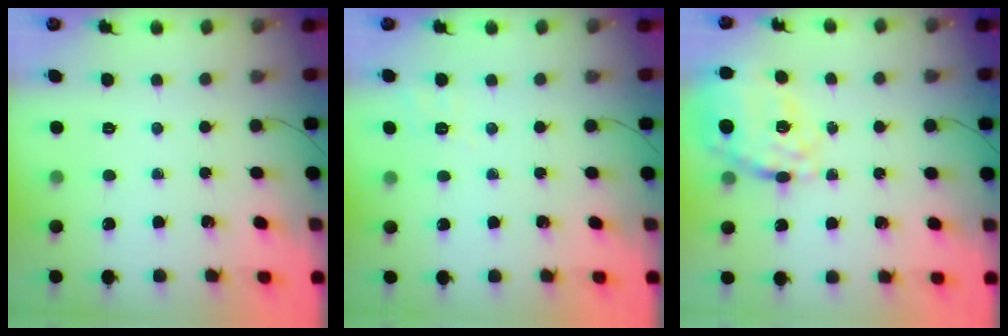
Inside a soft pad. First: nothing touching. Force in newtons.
{"total": 2.4, "press": 1.4, "slide": 2.0}
{"total": 22.8, "press": 22.3, "slide": 4.8}